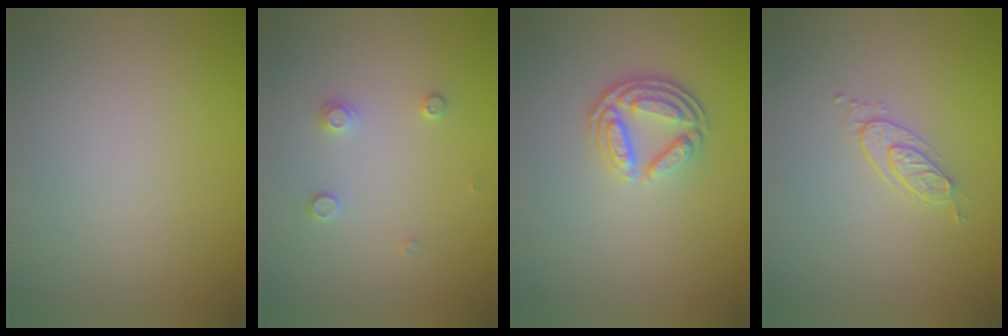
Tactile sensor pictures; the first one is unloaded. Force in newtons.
{"total": 1.3, "press": 1.3, "slide": 0.2}
{"total": 3.6, "press": 2.7, "slide": 2.4}
{"total": 1.7, "press": 1.1, "slide": 1.3}